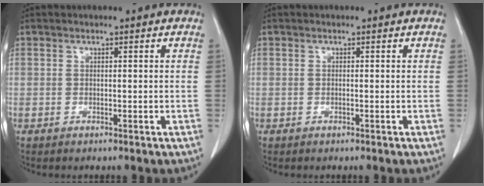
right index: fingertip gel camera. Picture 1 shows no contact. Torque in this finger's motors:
{"motor_torque": [0.17, 0.11, 0.07, 0.01]}